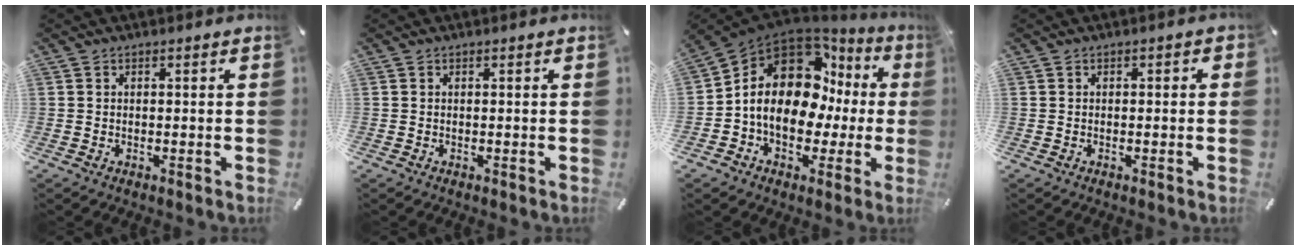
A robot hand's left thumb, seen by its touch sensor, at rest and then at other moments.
{"total": 0.0}
{"total": 16.2, "force": [2.9, 11.7, 10.9], "torque": [-0.185, -0.026, 0.046]}
{"total": 0.8, "force": [-0.3, 0.6, 0.5], "torque": [-0.008, 0.002, -0.007]}